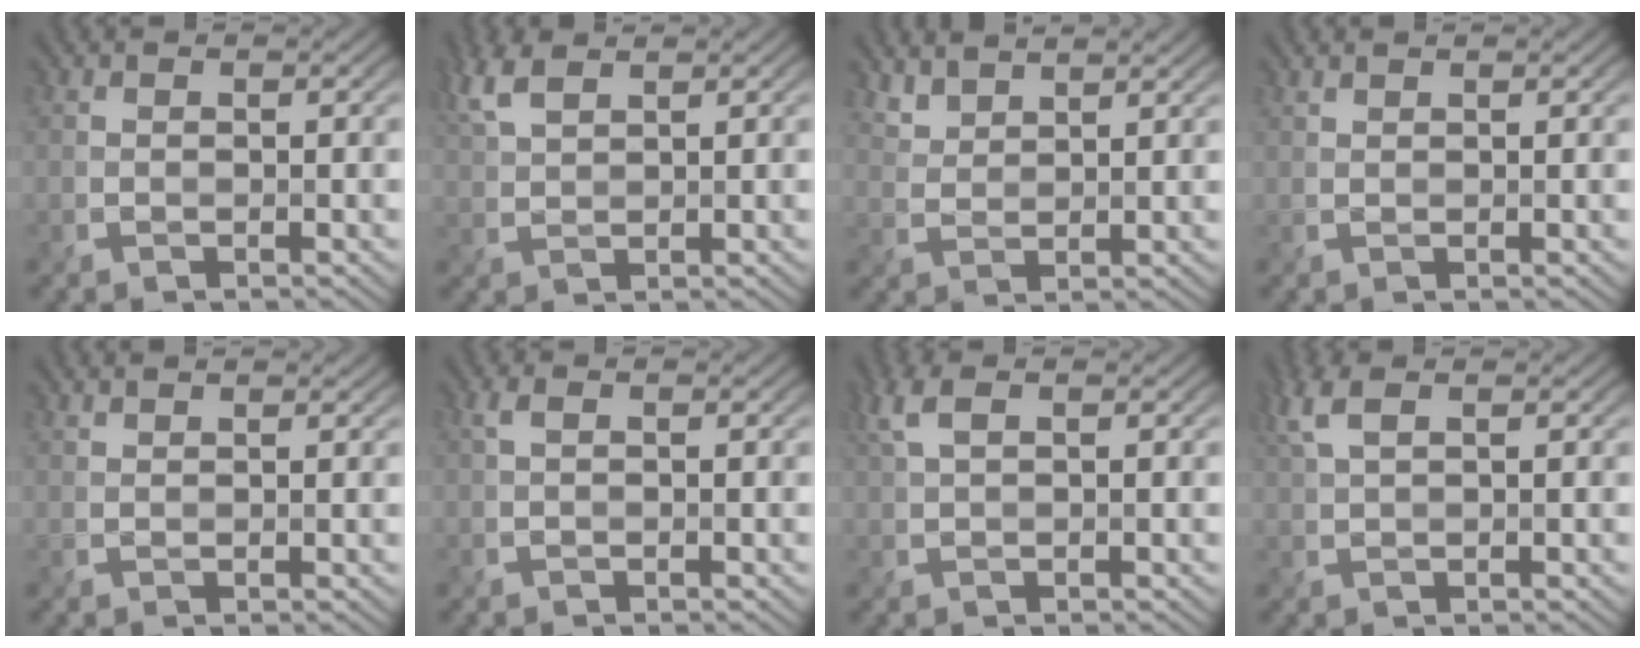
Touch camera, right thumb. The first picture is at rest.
{"total": 4.7, "force": [3.1, 1.6, 3.2], "torque": [-0.091, 0.015, 0.069]}
{"total": 3.7, "force": [3.3, 1.0, 1.4], "torque": [-0.036, -0.005, 0.078]}
{"total": 0.7, "force": [0.6, 0.0, 0.2], "torque": [-0.011, 0.003, 0.016]}
{"total": 1.0, "force": [1.0, 0.1, 0.3], "torque": [-0.015, 0.001, 0.022]}
{"total": 1.0, "force": [0.2, 0.4, 0.9], "torque": [-0.024, 0.003, 0.004]}
{"total": 3.0, "force": [1.3, 1.1, 2.5], "torque": [-0.067, 0.011, 0.027]}
{"total": 3.4, "force": [1.7, 1.0, 2.7], "torque": [-0.075, 0.013, 0.038]}